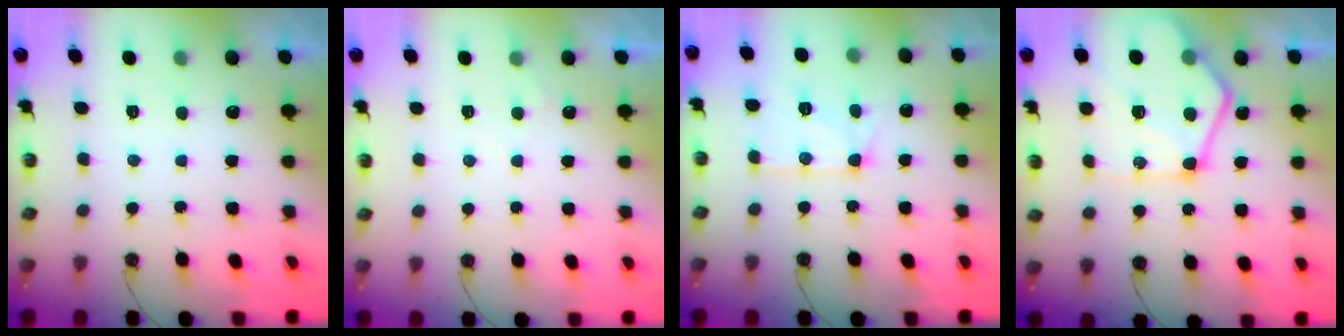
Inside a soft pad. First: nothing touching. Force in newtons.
{"total": 2.2, "press": 2.2, "slide": 0.3}
{"total": 11.4, "press": 11.3, "slide": 0.5}
{"total": 21.8, "press": 21.7, "slide": 2.0}